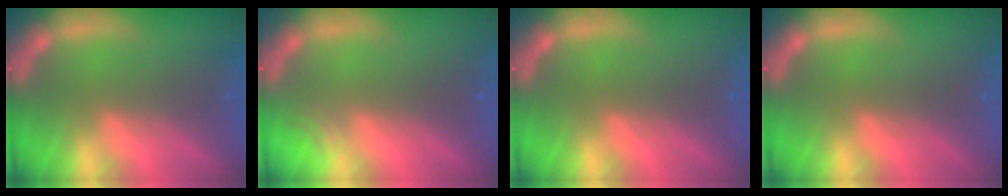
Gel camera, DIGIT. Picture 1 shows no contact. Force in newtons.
{"total": 0.9}
{"total": 0.0}
{"total": 0.0}